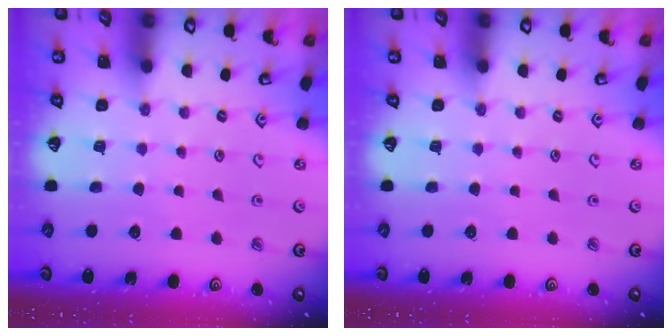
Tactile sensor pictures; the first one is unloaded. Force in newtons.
{"total": 0.0}